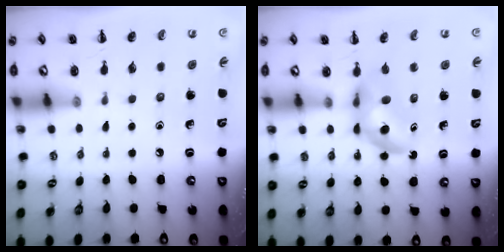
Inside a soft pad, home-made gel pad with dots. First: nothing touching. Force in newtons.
{"total": 5.9, "press": 5.8, "slide": 0.9}